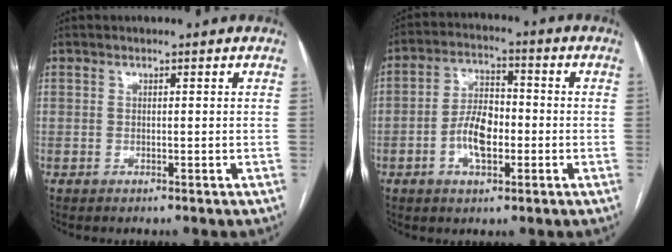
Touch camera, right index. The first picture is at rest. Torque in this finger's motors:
{"motor_torque": [0.56, 0.20, 0.21, 0.05]}